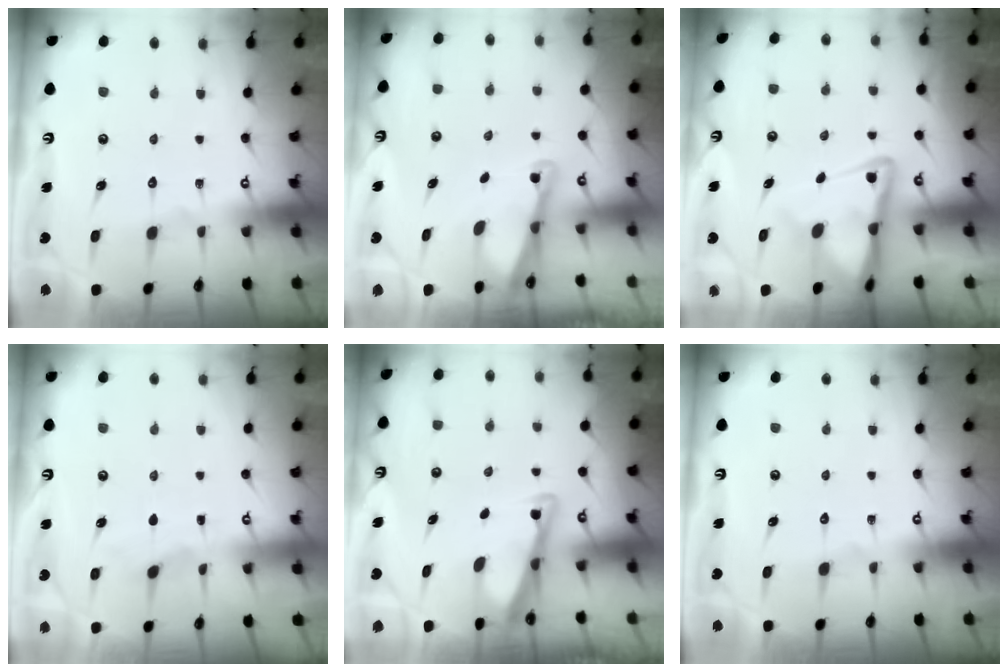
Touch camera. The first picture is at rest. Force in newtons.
{"total": 2.0, "press": 2.0, "slide": 0.2}
{"total": 6.8, "press": 6.7, "slide": 0.8}
{"total": 2.4, "press": 2.4, "slide": 0.2}
{"total": 3.4, "press": 3.3, "slide": 0.4}
{"total": 0.0}